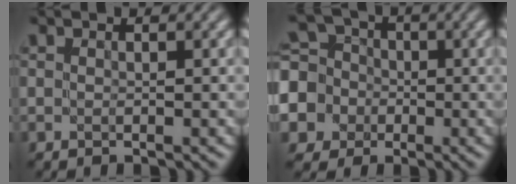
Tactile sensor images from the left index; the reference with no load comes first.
{"total": 8.9, "force": [-2.1, 8.2, 2.6], "torque": [-0.077, 0.005, -0.067]}